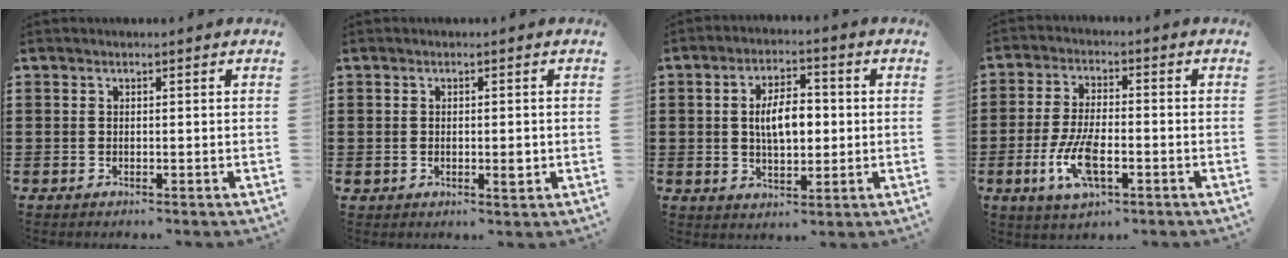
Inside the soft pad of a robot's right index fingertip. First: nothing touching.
{"total": 2.0, "force": [-0.2, 1.1, 1.7], "torque": [-0.030, 0.003, -0.003]}
{"total": 6.1, "force": [0.3, 3.0, 5.4], "torque": [-0.090, 0.004, -0.001]}
{"total": 8.2, "force": [-2.7, 3.2, 7.0], "torque": [-0.161, -0.012, -0.053]}